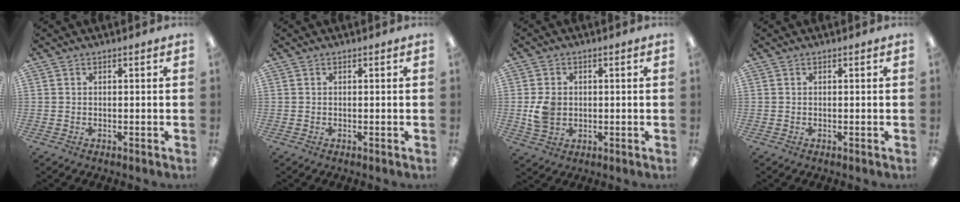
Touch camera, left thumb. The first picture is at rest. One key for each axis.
{"total": 0.0}
{"total": 5.8, "fx": -0.1, "fy": 4.7, "fz": 3.4, "tx": -0.052, "ty": 0.004, "tz": -0.001}
{"total": 0.0}